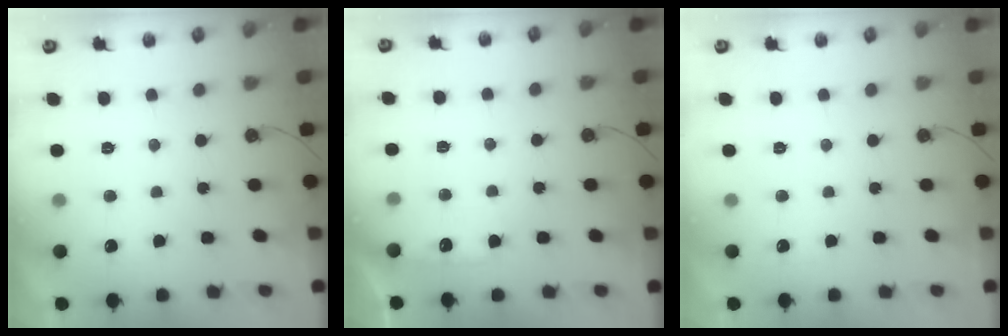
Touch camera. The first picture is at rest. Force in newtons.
{"total": 7.1, "press": 7.1, "slide": 0.8}
{"total": 0.0}